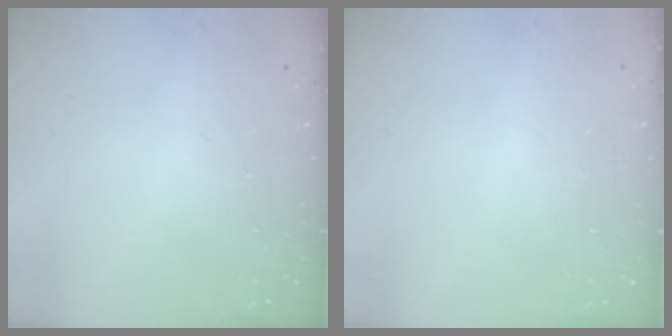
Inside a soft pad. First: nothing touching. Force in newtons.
{"total": 0.0}